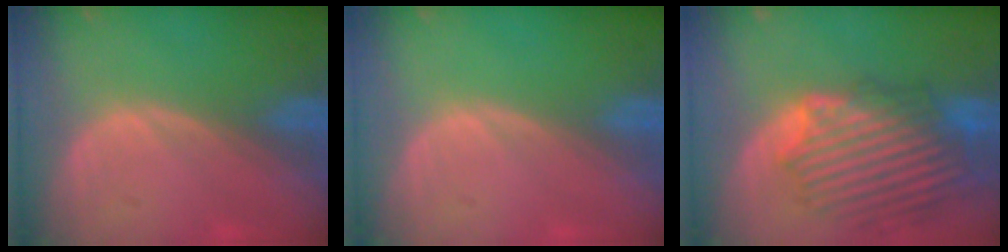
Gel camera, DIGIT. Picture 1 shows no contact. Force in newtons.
{"total": 0.0}
{"total": 9.9, "press": 9.8, "slide": 1.6}